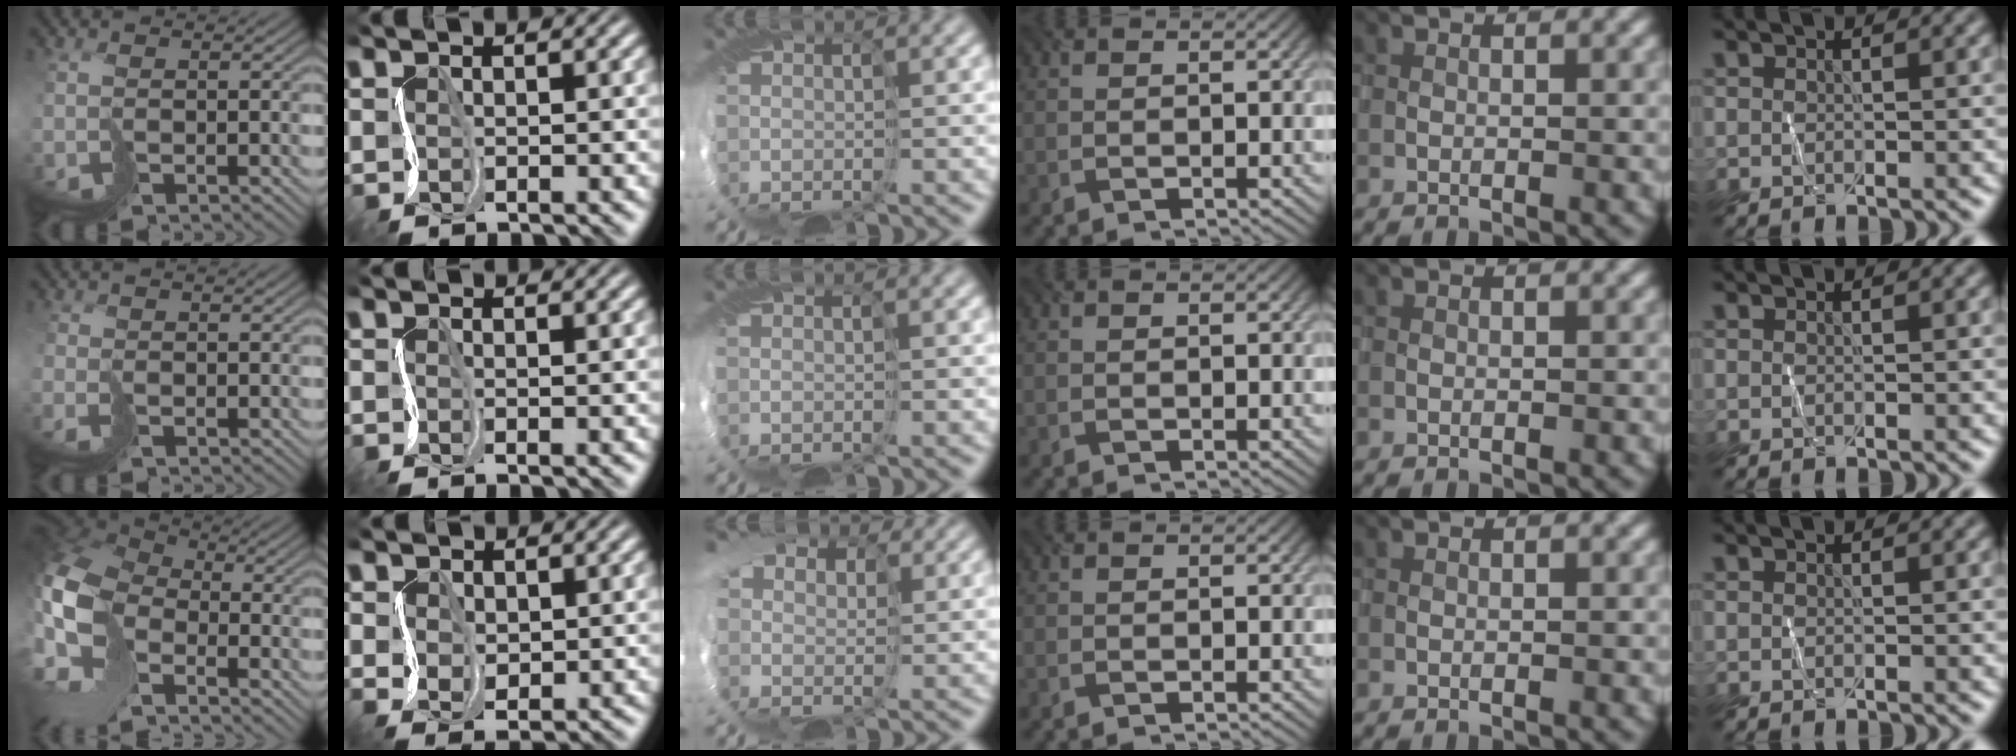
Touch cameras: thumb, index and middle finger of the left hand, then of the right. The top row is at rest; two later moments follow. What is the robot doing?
{"motion": "cut", "object": "paper"}